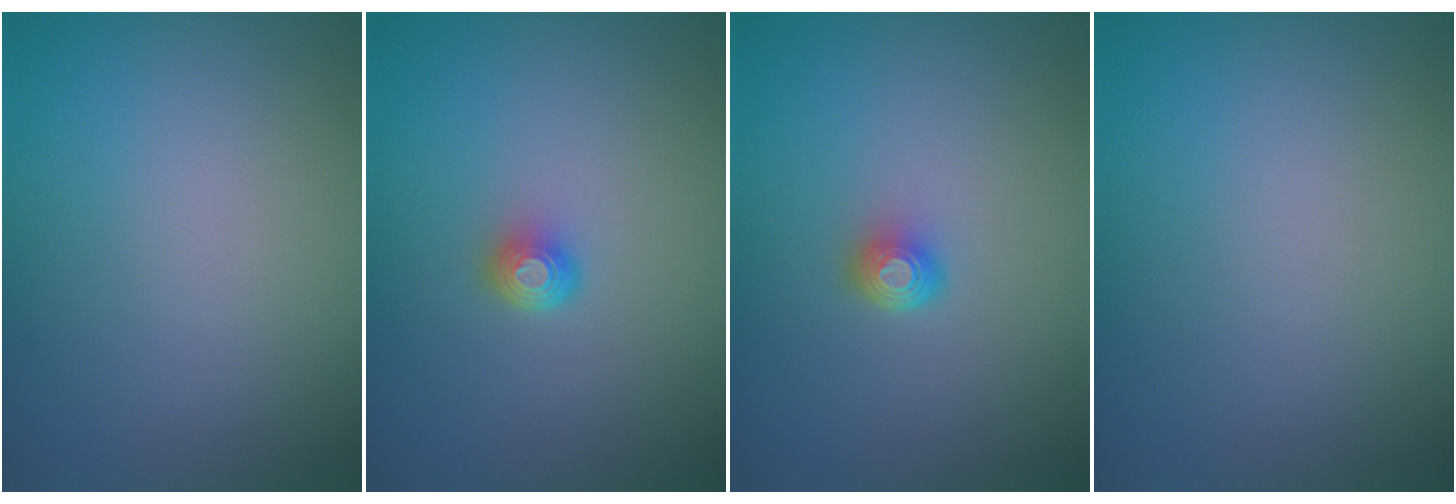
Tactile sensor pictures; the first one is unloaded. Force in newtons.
{"total": 1.6, "press": 1.2, "slide": 1.1}
{"total": 1.6, "press": 1.2, "slide": 1.1}
{"total": 0.0}